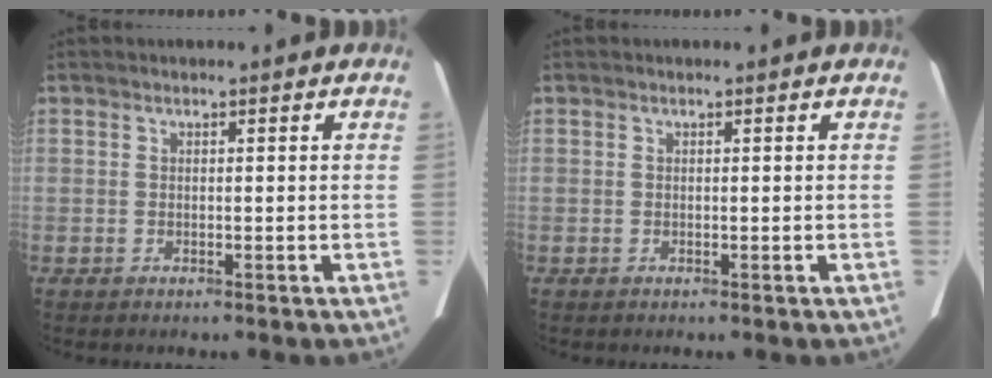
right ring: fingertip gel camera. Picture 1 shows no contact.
{"total": 0.0}